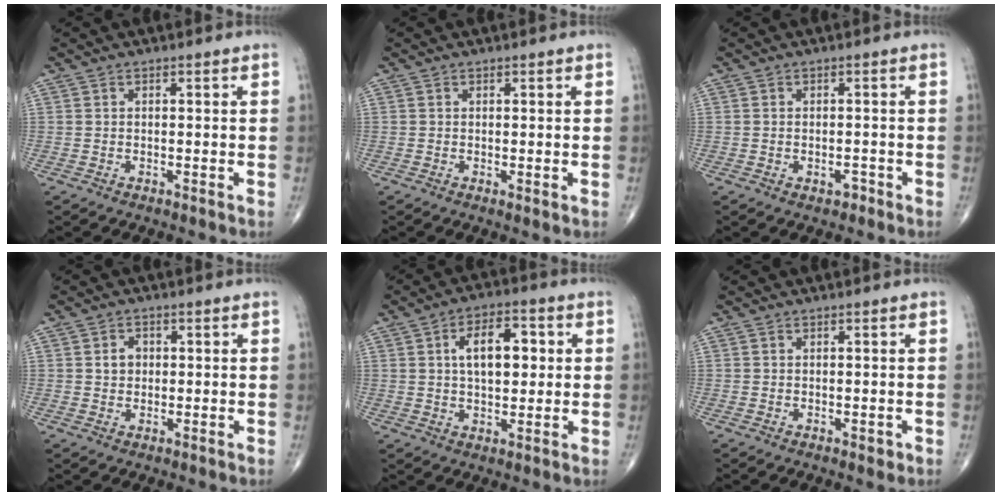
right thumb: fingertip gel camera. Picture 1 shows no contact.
{"total": 0.7, "force": [0.0, 0.2, 0.6], "torque": [-0.014, -0.004, 0.000]}
{"total": 1.5, "force": [-0.8, 1.0, 0.9], "torque": [-0.011, 0.007, -0.010]}
{"total": 2.7, "force": [0.4, 2.3, 1.3], "torque": [-0.009, 0.003, 0.006]}
{"total": 10.1, "force": [1.9, 5.5, 8.3], "torque": [-0.109, 0.008, 0.030]}
{"total": 1.0, "force": [-0.3, 0.7, 0.6], "torque": [-0.003, 0.000, -0.003]}